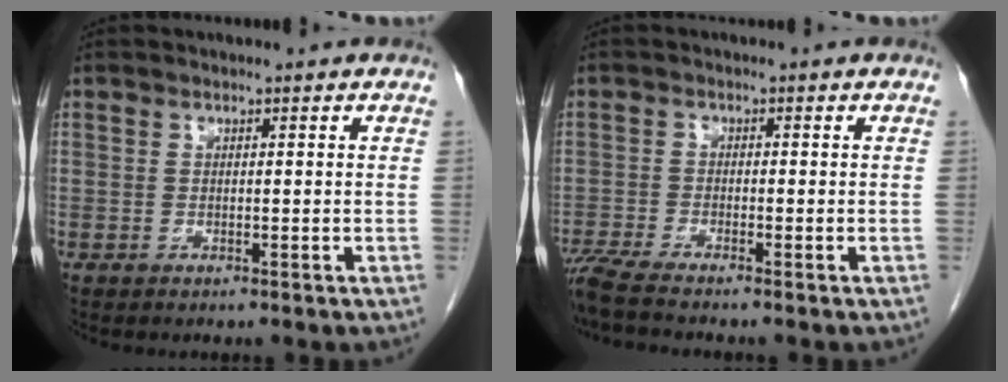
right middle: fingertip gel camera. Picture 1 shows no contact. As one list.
[{"total": 5.3, "force": [-4.7, -0.7, 2.4], "torque": [-0.043, -0.016, -0.085]}]